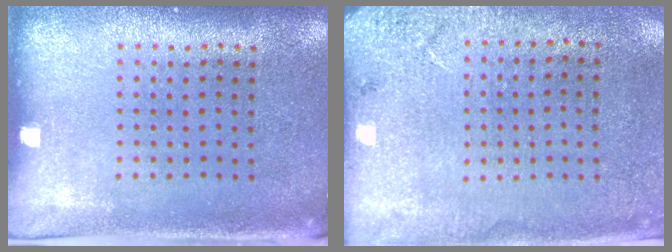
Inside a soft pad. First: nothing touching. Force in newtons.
{"total": 2.6, "press": 2.3, "slide": 1.2}